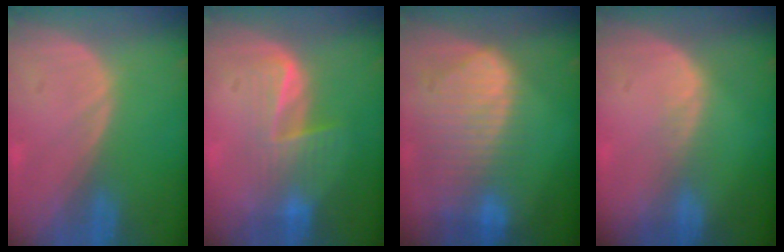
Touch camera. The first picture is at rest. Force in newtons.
{"total": 6.0, "press": 5.7, "slide": 1.8}
{"total": 10.6, "press": 9.1, "slide": 5.4}
{"total": 2.0, "press": 1.1, "slide": 1.7}